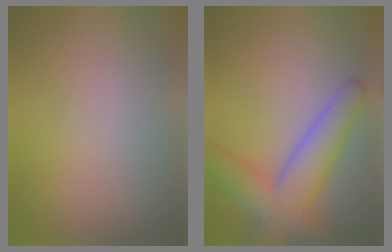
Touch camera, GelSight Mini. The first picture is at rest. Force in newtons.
{"total": 7.2, "press": 7.2, "slide": 0.4}